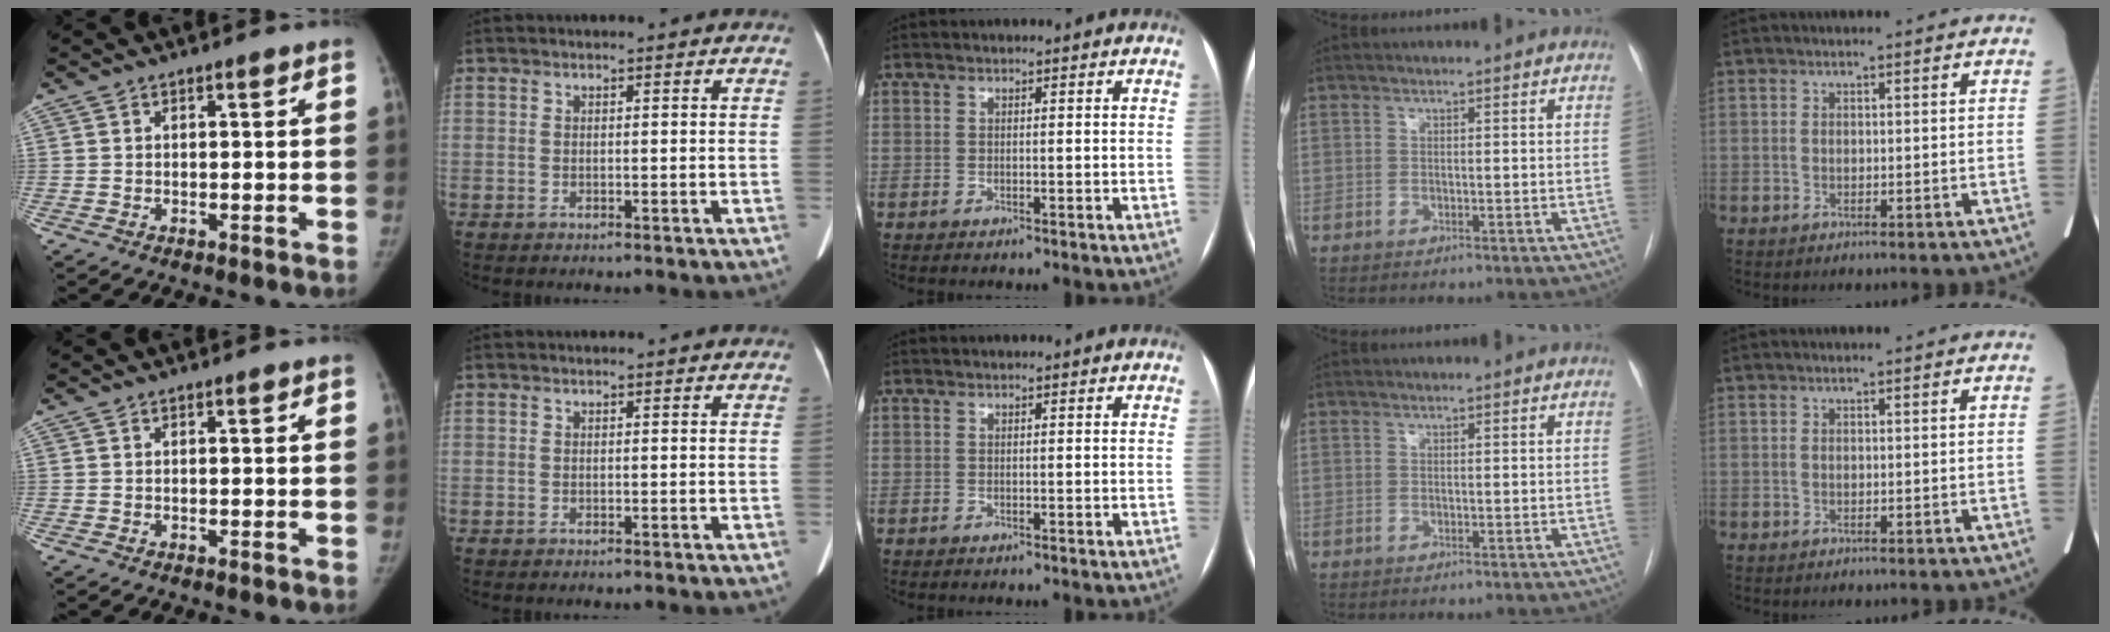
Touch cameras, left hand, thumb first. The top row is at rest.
{}